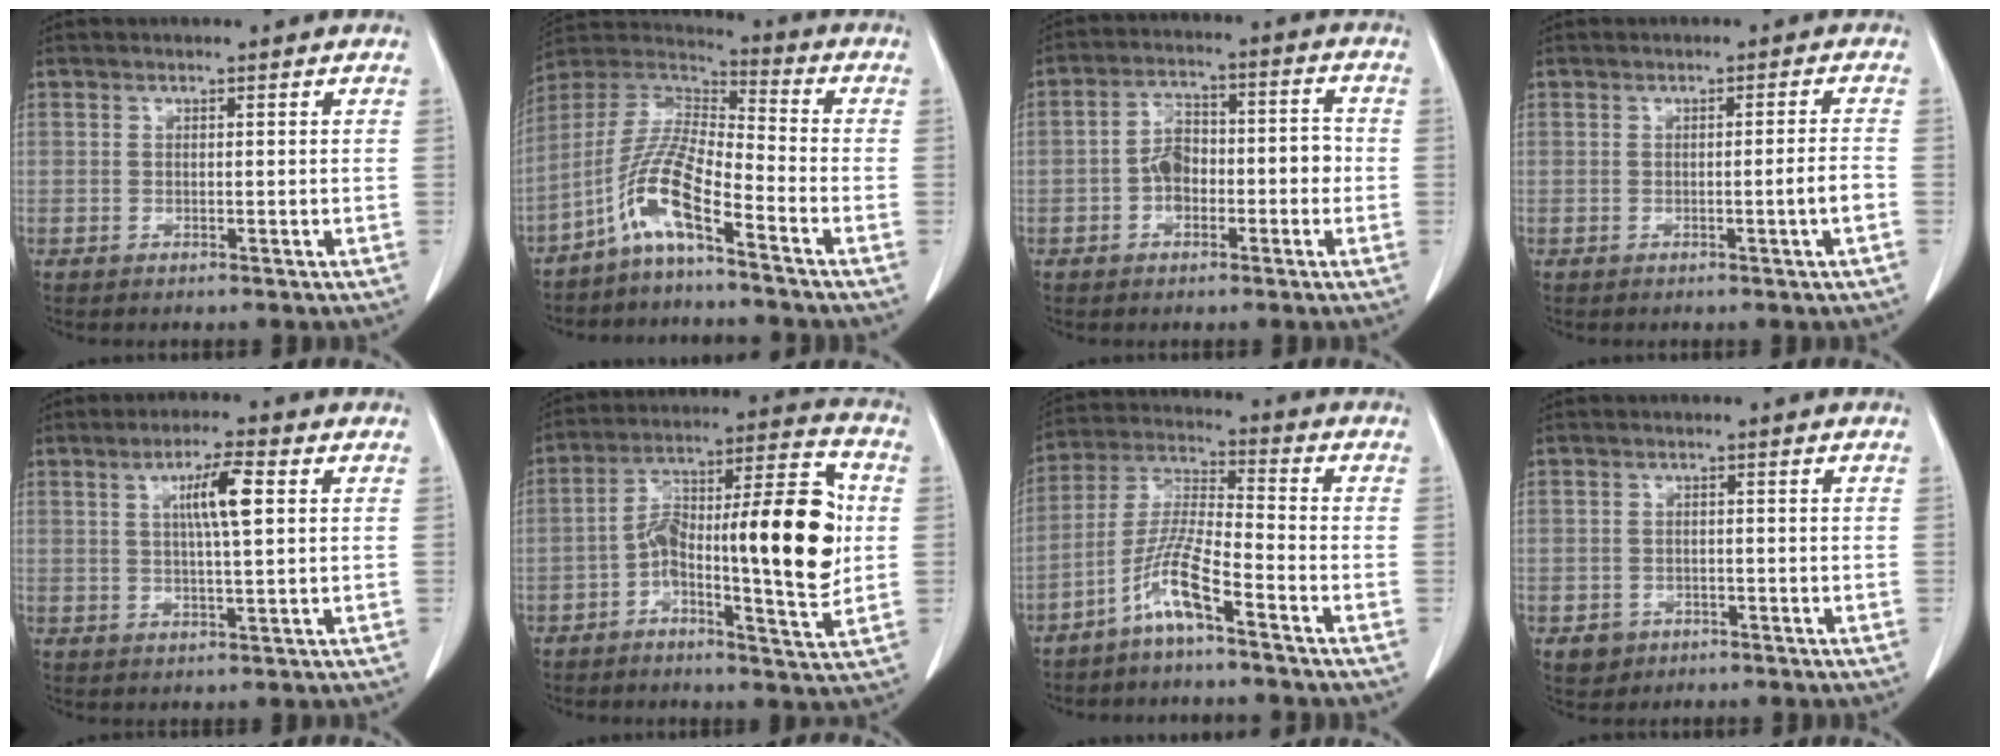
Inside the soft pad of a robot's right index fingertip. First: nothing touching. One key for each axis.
{"total": 9.8, "fx": -5.9, "fy": 1.0, "fz": 7.7, "tx": -0.171, "ty": 0.010, "tz": -0.123}
{"total": 7.3, "fx": -1.8, "fy": 4.1, "fz": 5.7, "tx": -0.100, "ty": 0.040, "tz": -0.032}
{"total": 2.6, "fx": -1.0, "fy": -0.7, "fz": 2.3, "tx": -0.034, "ty": -0.003, "tz": -0.017}
{"total": 6.1, "fx": 1.6, "fy": 0.3, "fz": 5.9, "tx": -0.103, "ty": 0.002, "tz": 0.027}
{"total": 18.9, "fx": -1.1, "fy": 3.9, "fz": 18.4, "tx": -0.290, "ty": 0.036, "tz": -0.018}
{"total": 8.4, "fx": -5.1, "fy": 0.3, "fz": 6.6, "tx": -0.147, "ty": -0.002, "tz": -0.106}
{"total": 2.5, "fx": -1.3, "fy": 2.2, "fz": 0.3, "tx": -0.004, "ty": 0.009, "tz": -0.012}